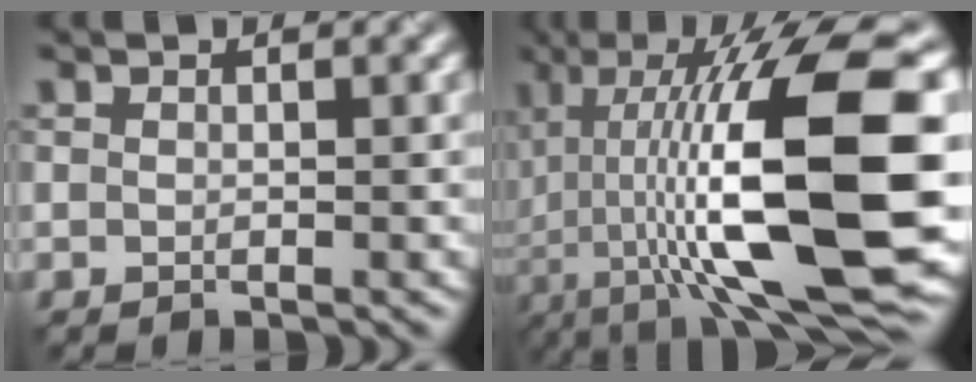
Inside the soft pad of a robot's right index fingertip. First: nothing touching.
{"total": 16.4, "force": [-0.6, 5.0, 15.6], "torque": [-0.260, 0.005, -0.007]}